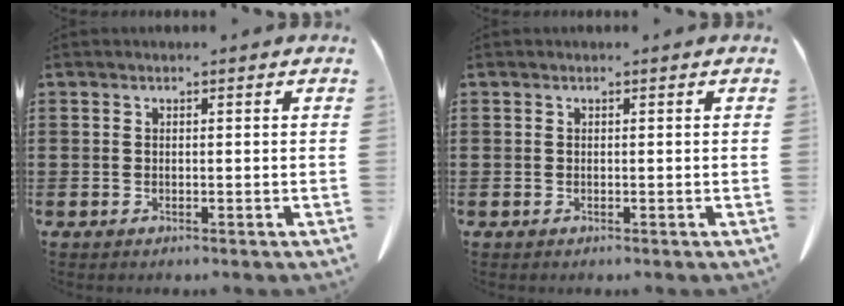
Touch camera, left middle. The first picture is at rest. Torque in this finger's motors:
{"motor_torque": [-0.06, 0.00, 0.02, -0.01]}